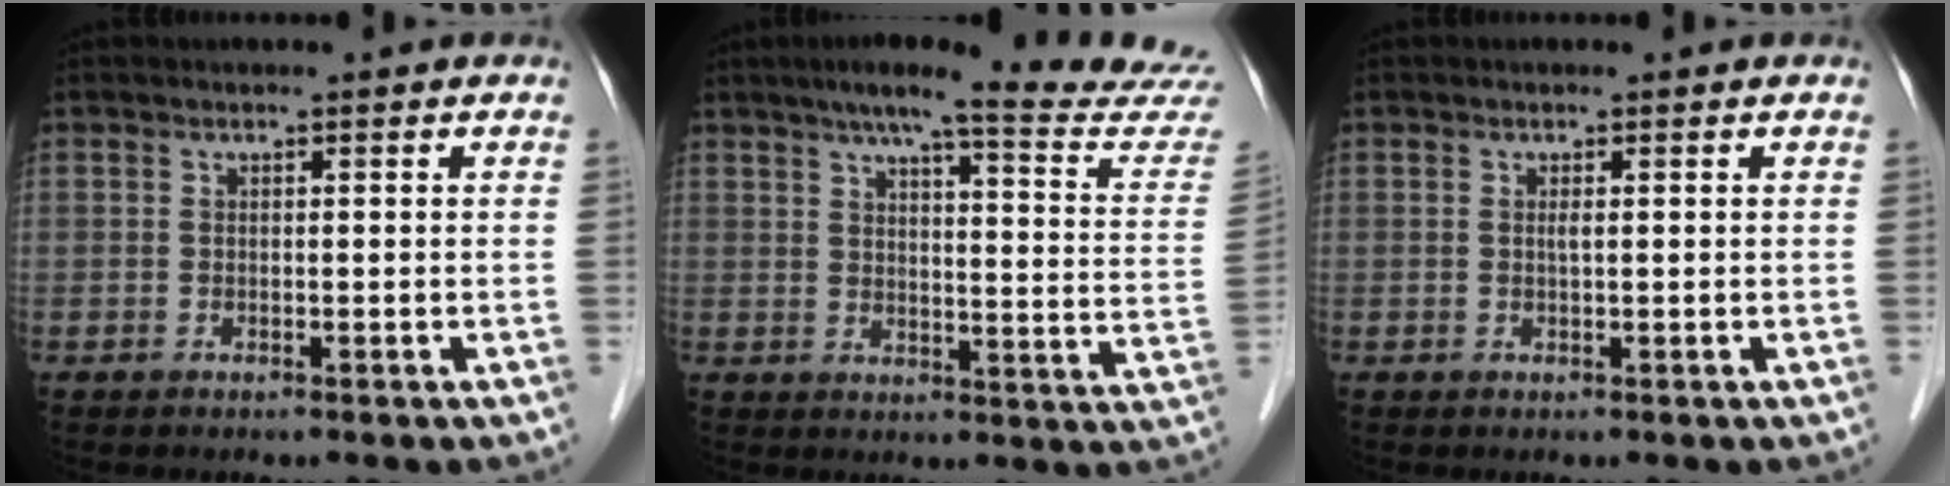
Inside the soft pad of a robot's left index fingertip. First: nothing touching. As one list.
[{"total": 21.7, "force": [19.6, 0.0, 9.2], "torque": [-0.121, -0.062, 0.231]}, {"total": 0.6, "force": [0.2, 0.0, 0.6], "torque": [-0.015, 0.000, 0.003]}]